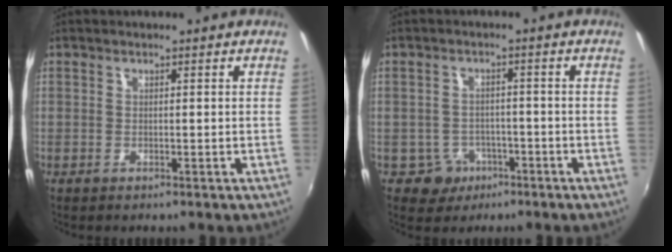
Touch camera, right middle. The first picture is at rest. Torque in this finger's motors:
{"motor_torque": [0.21, -0.08, -0.03, -0.02]}